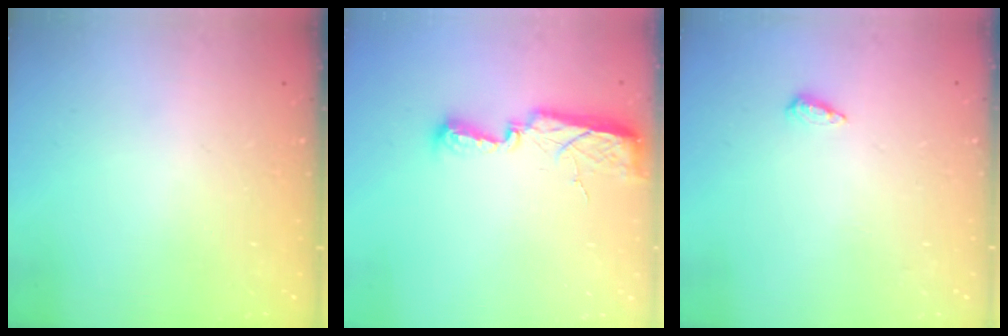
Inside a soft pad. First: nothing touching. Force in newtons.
{"total": 7.5, "press": 7.5, "slide": 0.8}
{"total": 4.1, "press": 4.1, "slide": 0.5}